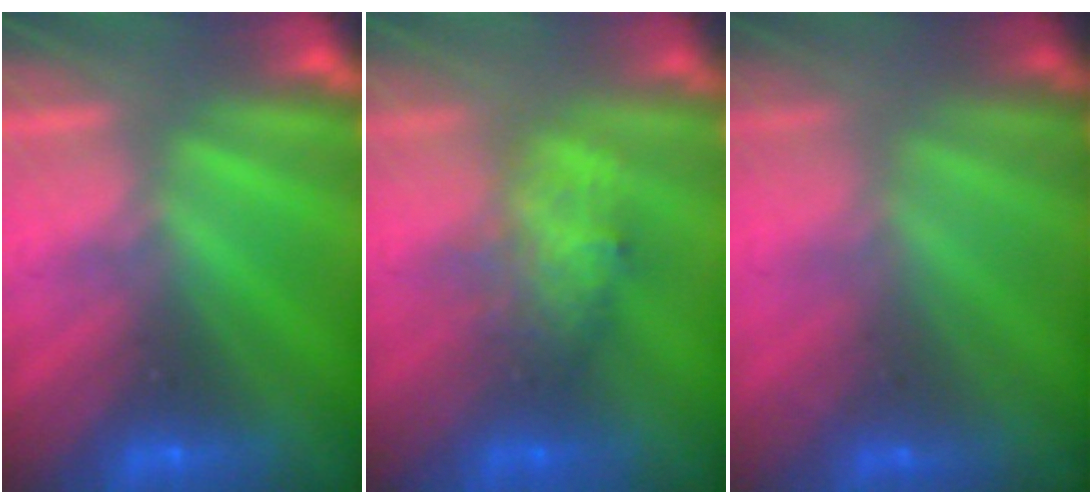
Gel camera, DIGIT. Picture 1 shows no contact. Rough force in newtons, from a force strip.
{"total": 2.8}
{"total": 1.6}